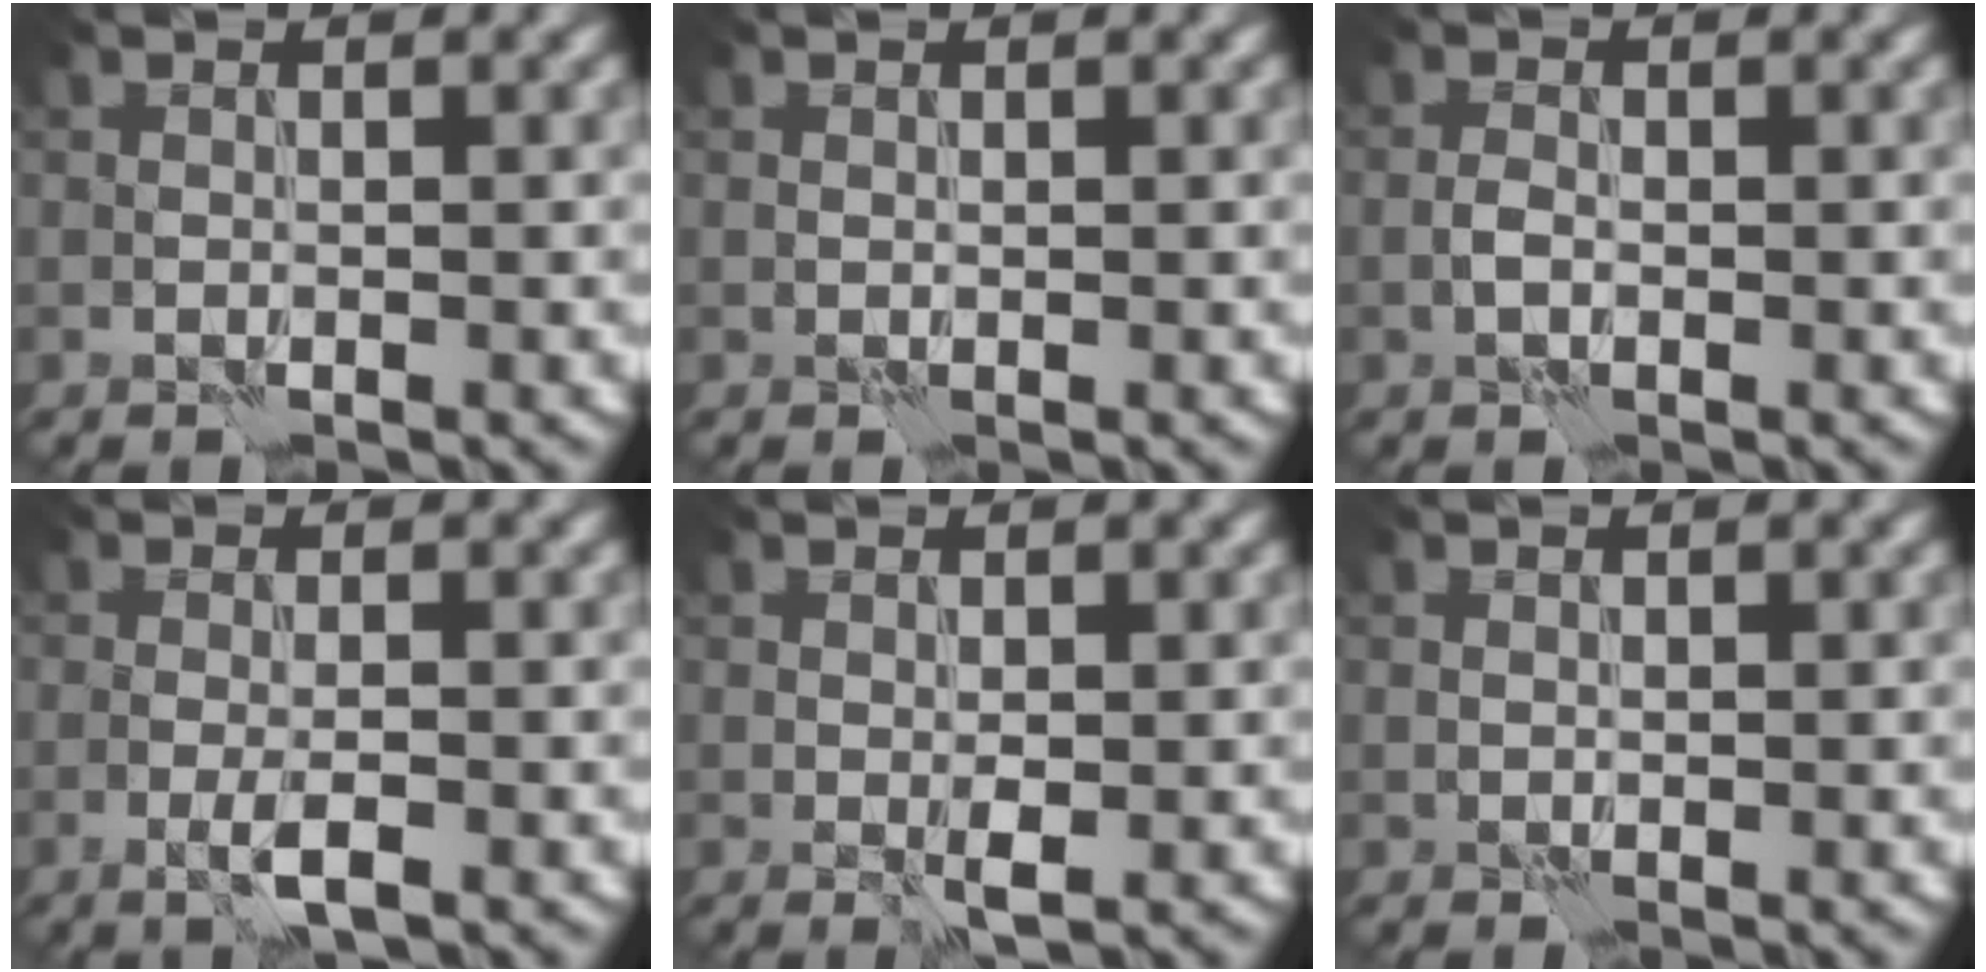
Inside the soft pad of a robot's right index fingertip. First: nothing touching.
{"total": 0.0}
{"total": 1.1, "force": [-0.5, 0.4, 0.9], "torque": [-0.020, 0.006, -0.014]}
{"total": 1.9, "force": [-0.7, 0.2, 1.8], "torque": [-0.033, 0.000, -0.017]}
{"total": 1.3, "force": [-0.1, 0.5, 1.2], "torque": [-0.022, -0.003, -0.003]}
{"total": 0.0}